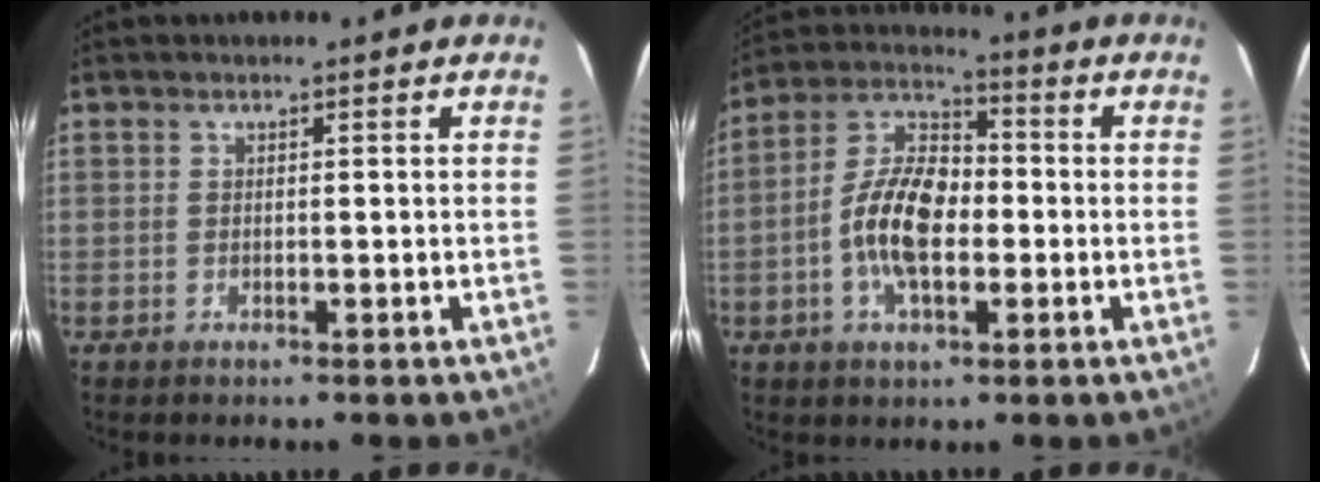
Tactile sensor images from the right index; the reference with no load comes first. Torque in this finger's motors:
{"motor_torque": [1.27, -0.87, 0.38, 0.12]}